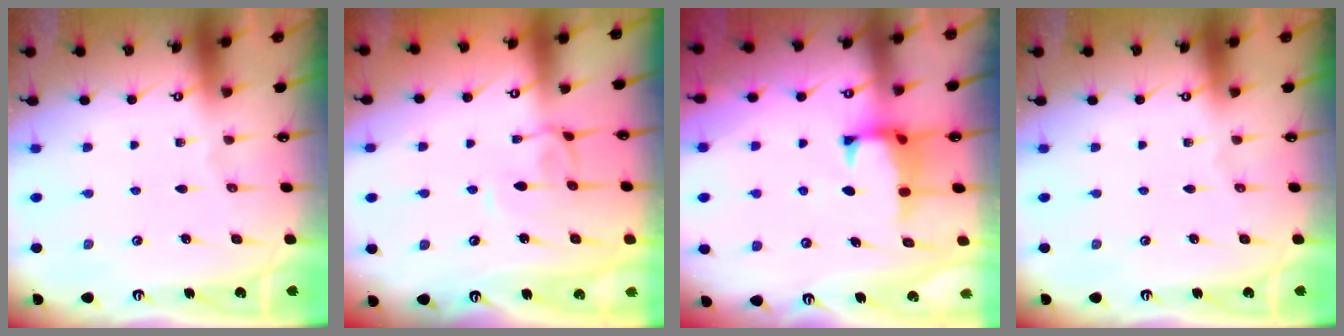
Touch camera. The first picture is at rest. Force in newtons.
{"total": 2.5, "press": 2.5, "slide": 0.5}
{"total": 0.8, "press": 0.2, "slide": 0.8}
{"total": 0.0}